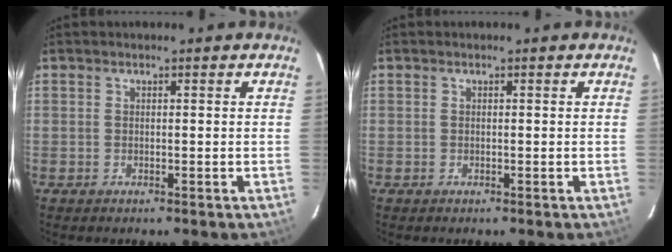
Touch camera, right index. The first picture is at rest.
{"total": 0.0}